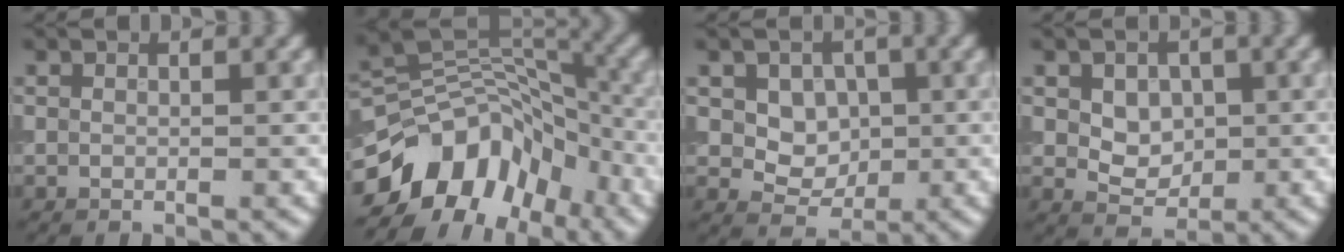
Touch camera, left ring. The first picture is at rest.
{"total": 10.6, "force": [-6.3, 7.0, 4.9], "torque": [-0.080, 0.017, -0.115]}
{"total": 3.4, "force": [0.6, 2.7, 2.0], "torque": [-0.031, -0.006, 0.012]}
{"total": 2.8, "force": [0.4, 2.1, 1.8], "torque": [-0.028, -0.001, 0.007]}